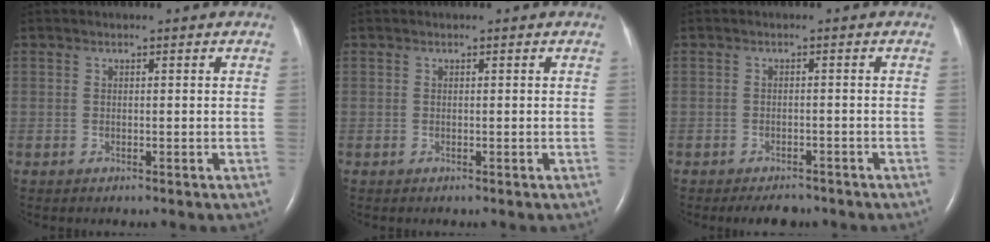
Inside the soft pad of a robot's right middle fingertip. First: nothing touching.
{"total": 0.0}
{"total": 3.4, "force": [-2.9, 1.3, 1.1], "torque": [-0.018, -0.002, -0.039]}